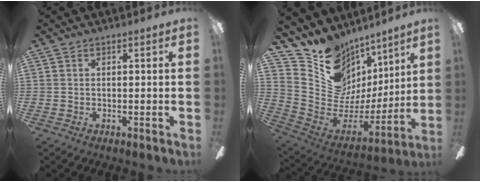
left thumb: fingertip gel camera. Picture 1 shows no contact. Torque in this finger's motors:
{"motor_torque": [1.75, -0.25, -0.70, -0.38, -0.05]}